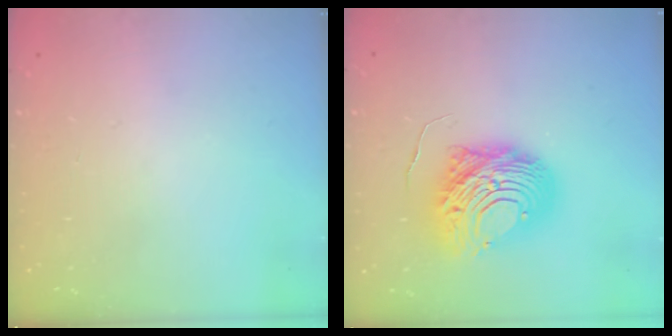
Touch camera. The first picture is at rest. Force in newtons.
{"total": 14.1, "press": 14.0, "slide": 1.3}